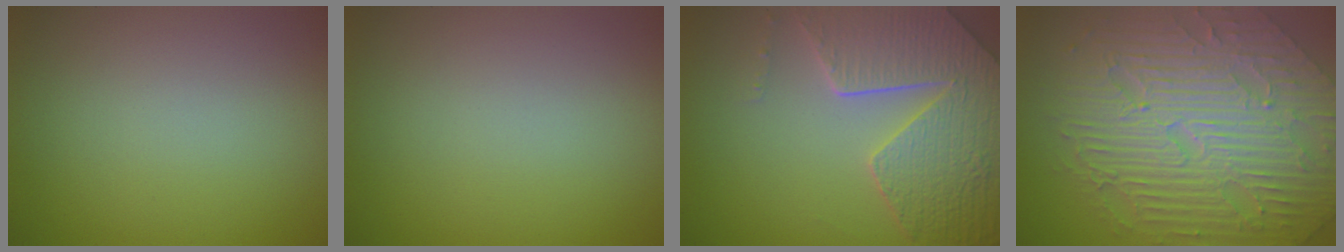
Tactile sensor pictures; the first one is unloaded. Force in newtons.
{"total": 0.0}
{"total": 8.6, "press": 6.2, "slide": 5.9}
{"total": 11.2, "press": 7.5, "slide": 8.4}